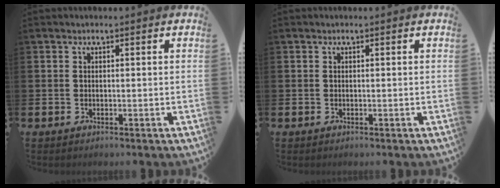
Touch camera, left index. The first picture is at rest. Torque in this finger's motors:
{"motor_torque": [0.00, 0.00, -0.01, 0.00]}